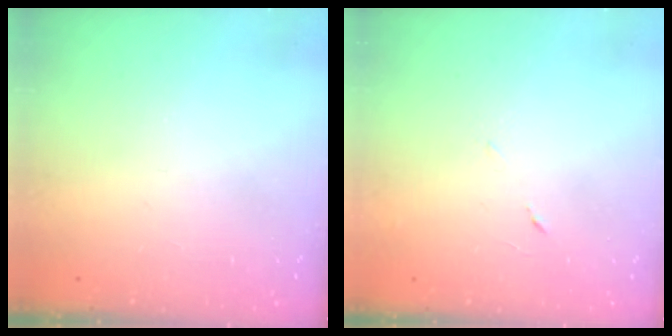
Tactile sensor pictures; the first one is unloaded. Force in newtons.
{"total": 5.3, "press": 5.3, "slide": 0.6}